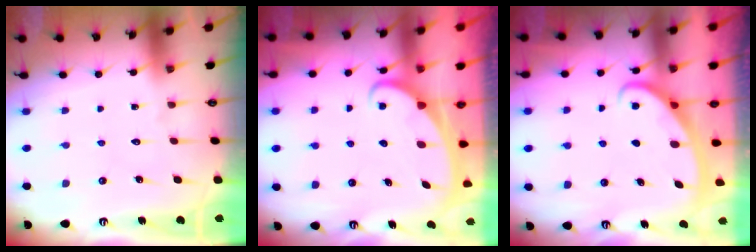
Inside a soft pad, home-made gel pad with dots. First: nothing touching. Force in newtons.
{"total": 2.4, "press": 2.4, "slide": 0.3}
{"total": 3.0, "press": 3.0, "slide": 0.4}